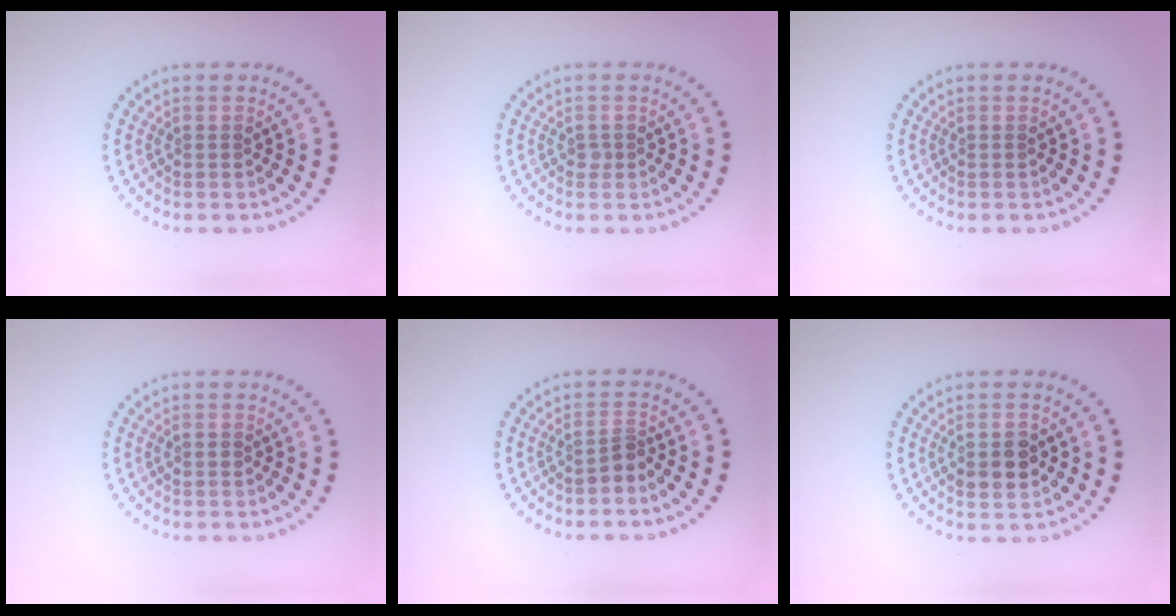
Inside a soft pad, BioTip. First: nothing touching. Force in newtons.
{"total": 0.6, "press": 0.5, "slide": 0.4}
{"total": 0.0}
{"total": 0.9, "press": 0.8, "slide": 0.2}
{"total": 1.3, "press": 0.8, "slide": 1.0}
{"total": 2.8, "press": 2.8, "slide": 0.3}